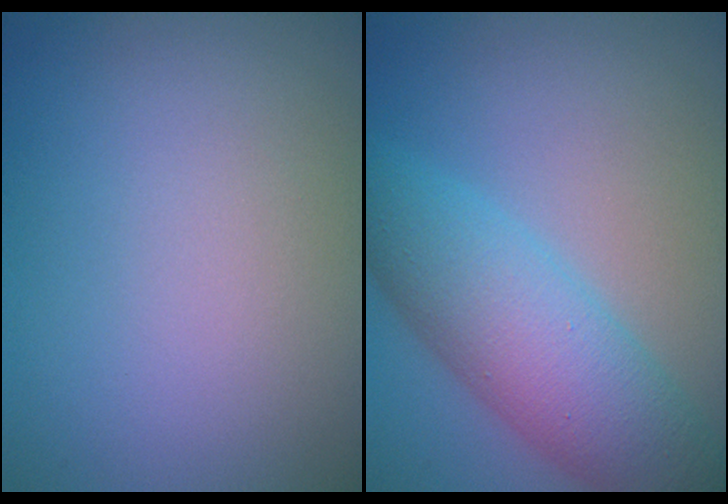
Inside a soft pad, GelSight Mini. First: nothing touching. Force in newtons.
{"total": 7.0, "press": 7.0, "slide": 0.0}